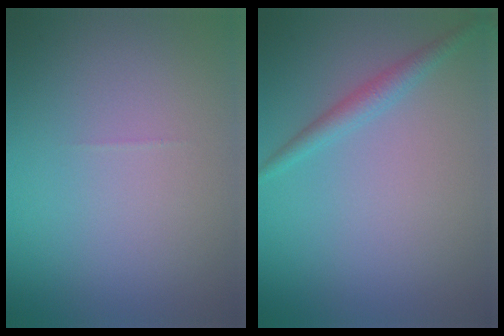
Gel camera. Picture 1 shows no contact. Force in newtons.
{"total": 1.8, "press": 1.8, "slide": 0.1}